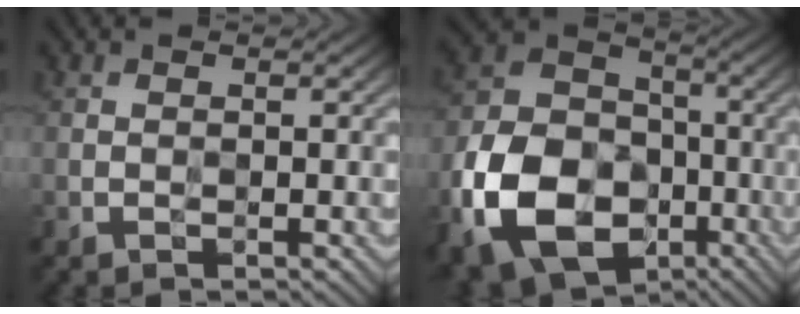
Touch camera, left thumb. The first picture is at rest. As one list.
[{"total": 16.1, "force": [-6.2, 11.7, 9.2], "torque": [-0.216, -0.043, -0.120]}]